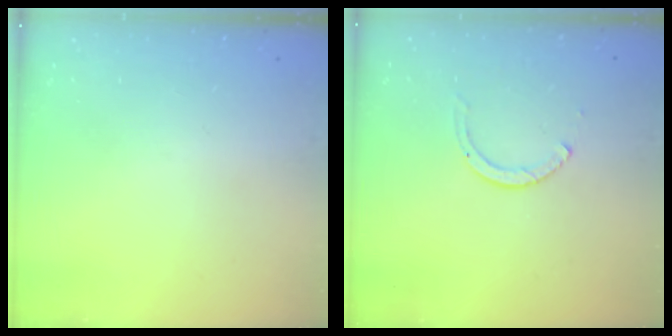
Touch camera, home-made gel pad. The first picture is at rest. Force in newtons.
{"total": 2.6, "press": 2.6, "slide": 0.3}